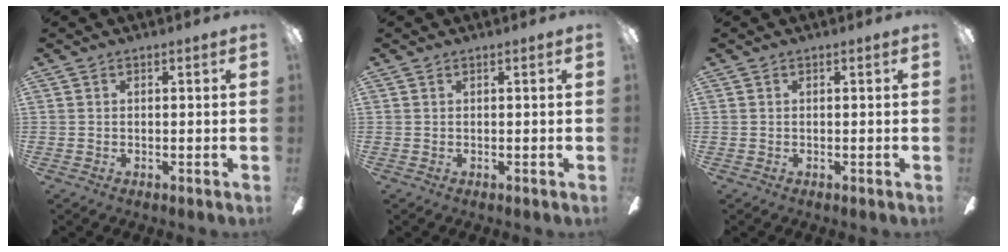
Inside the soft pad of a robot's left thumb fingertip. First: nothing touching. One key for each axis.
{"total": 0.0}
{"total": 0.0}